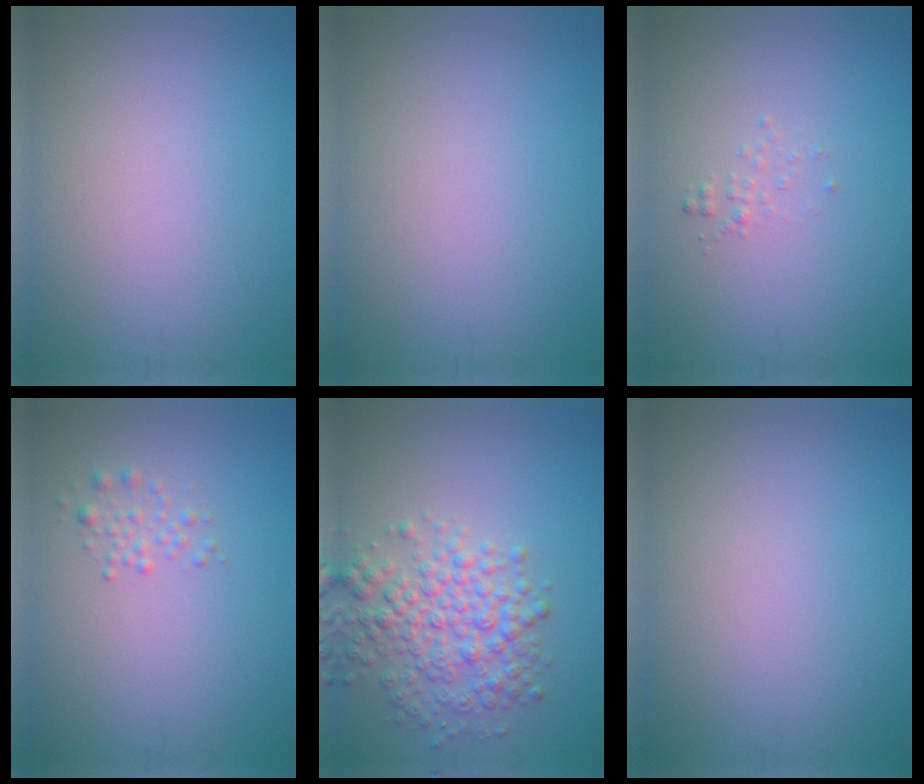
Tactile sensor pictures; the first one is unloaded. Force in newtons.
{"total": 0.0}
{"total": 0.6, "press": 0.6, "slide": 0.1}
{"total": 1.2, "press": 1.1, "slide": 0.1}
{"total": 5.1, "press": 5.1, "slide": 0.1}
{"total": 0.0}